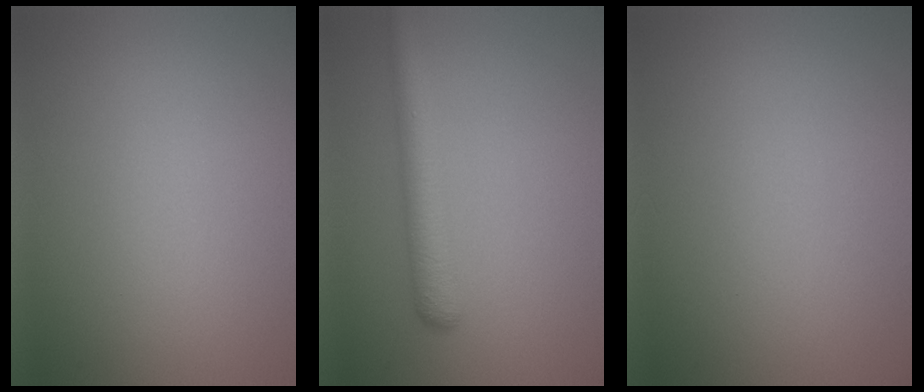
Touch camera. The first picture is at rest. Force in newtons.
{"total": 3.4, "press": 3.4, "slide": 0.2}
{"total": 0.0}